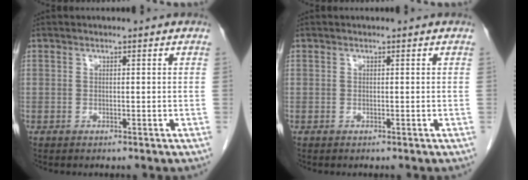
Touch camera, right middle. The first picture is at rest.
{"total": 0.0}